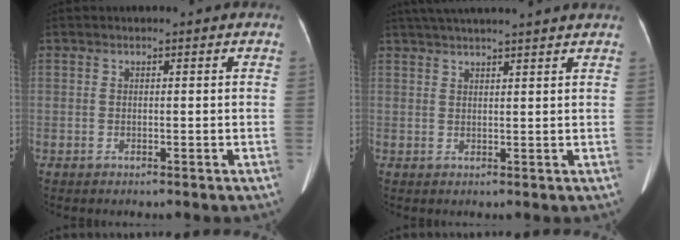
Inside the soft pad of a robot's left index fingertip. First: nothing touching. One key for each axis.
{"total": 14.3, "fx": 12.6, "fy": 0.1, "fz": 6.7, "tx": -0.115, "ty": 0.039, "tz": 0.172}